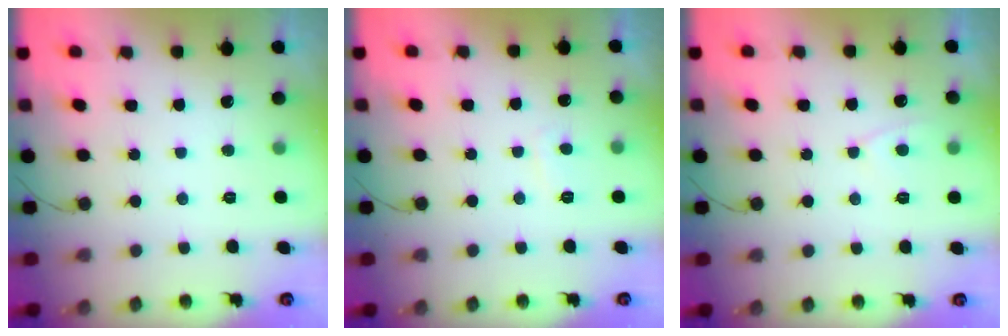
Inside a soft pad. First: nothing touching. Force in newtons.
{"total": 1.5, "press": 1.3, "slide": 0.6}
{"total": 3.3, "press": 3.3, "slide": 0.3}